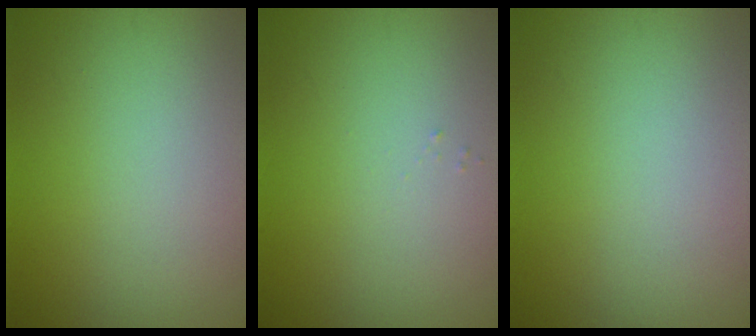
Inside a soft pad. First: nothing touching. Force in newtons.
{"total": 0.0}
{"total": 0.0}